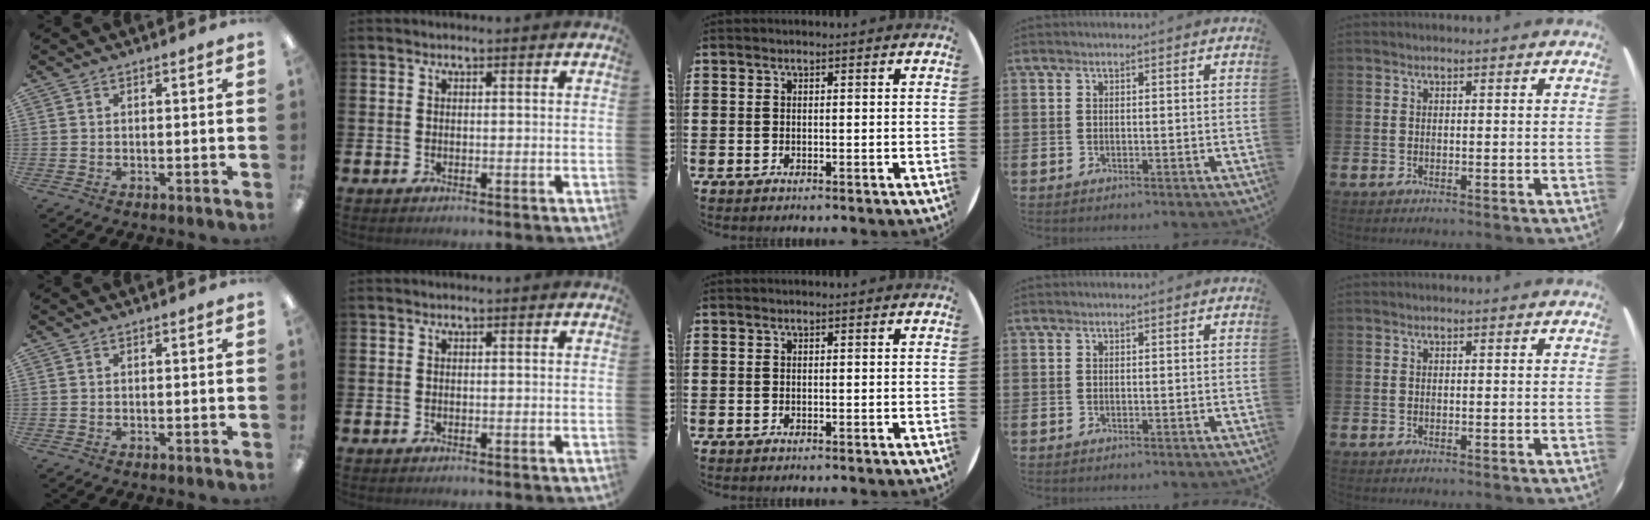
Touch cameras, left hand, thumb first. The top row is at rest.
{}